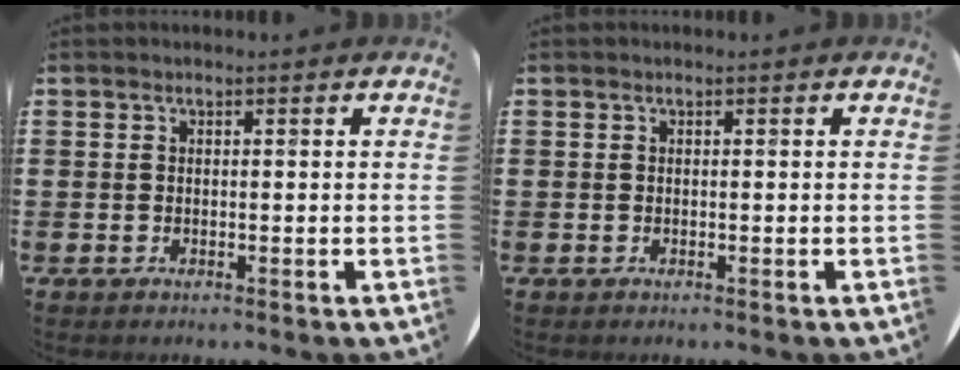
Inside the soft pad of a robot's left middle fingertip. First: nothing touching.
{"total": 0.0}